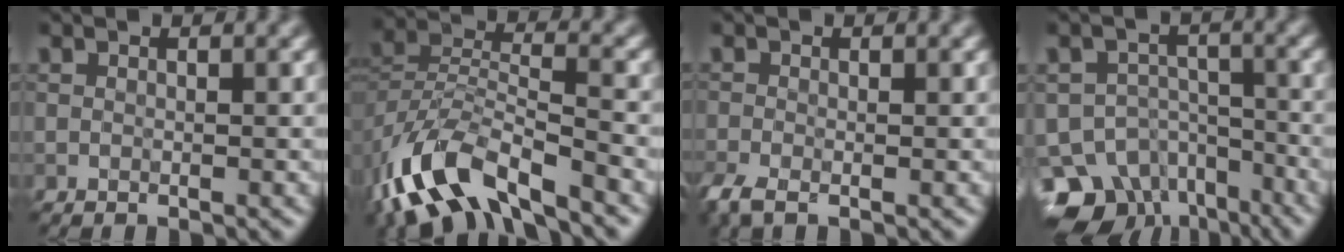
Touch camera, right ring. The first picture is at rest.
{"total": 9.7, "force": [-6.4, 4.1, 6.1], "torque": [-0.117, -0.006, -0.126]}
{"total": 2.0, "force": [-1.2, 0.7, 1.4], "torque": [-0.034, -0.009, -0.031]}
{"total": 10.3, "force": [-7.5, 6.3, 3.4], "torque": [-0.043, -0.012, -0.111]}